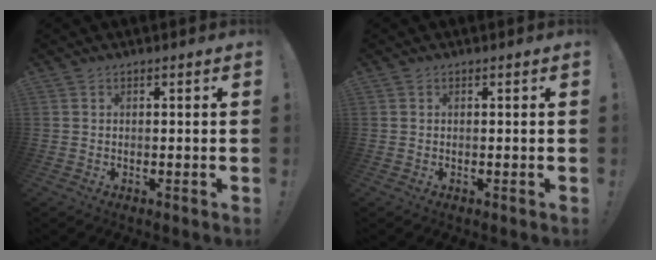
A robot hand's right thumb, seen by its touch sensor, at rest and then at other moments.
{"total": 0.0}